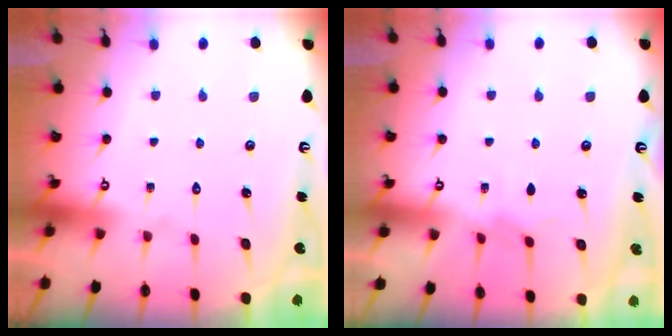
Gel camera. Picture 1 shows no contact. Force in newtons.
{"total": 3.8, "press": 3.7, "slide": 0.6}